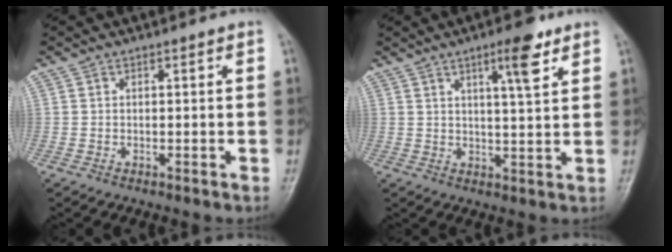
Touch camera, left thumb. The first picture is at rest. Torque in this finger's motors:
{"motor_torque": [0.05, 0.30, -0.05, -0.08, 0.13]}